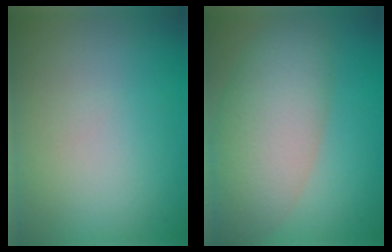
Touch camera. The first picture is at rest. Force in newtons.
{"total": 8.1, "press": 8.1, "slide": 0.4}